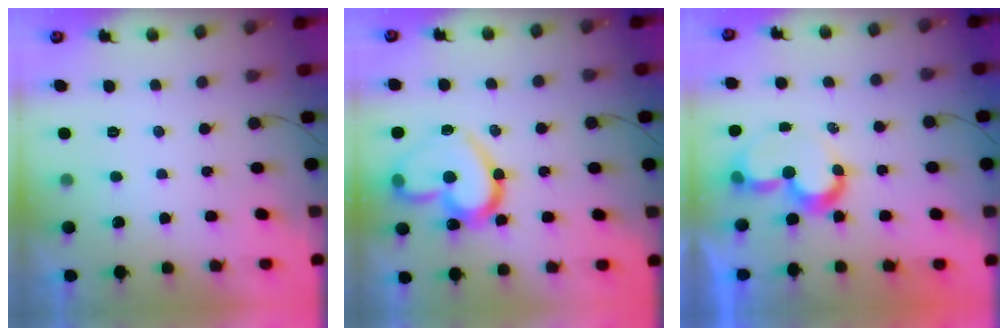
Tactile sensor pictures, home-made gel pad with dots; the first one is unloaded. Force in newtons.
{"total": 19.5, "press": 19.5, "slide": 1.5}
{"total": 8.5, "press": 8.5, "slide": 0.5}